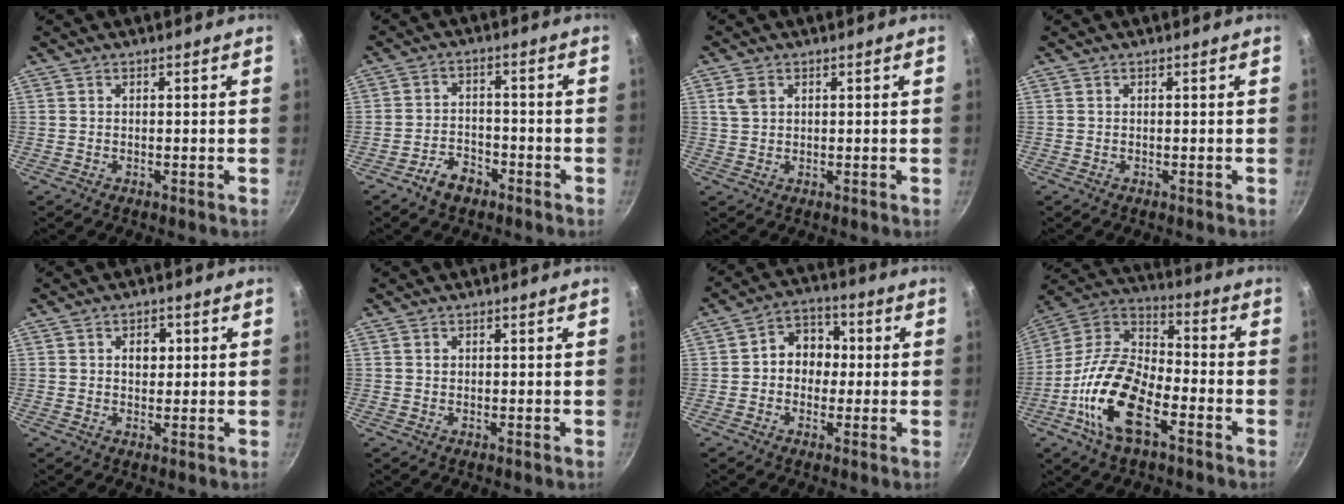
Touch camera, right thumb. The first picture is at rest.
{"total": 5.3, "force": [-3.6, 3.2, 2.3], "torque": [-0.029, 0.033, -0.064]}
{"total": 3.0, "force": [1.1, 2.3, 1.6], "torque": [-0.023, 0.000, 0.024]}
{"total": 0.0}
{"total": 3.4, "force": [0.7, 2.6, 2.2], "torque": [-0.011, 0.001, 0.008]}
{"total": 0.7, "force": [0.2, 0.6, 0.3], "torque": [-0.003, 0.003, 0.004]}
{"total": 8.3, "force": [0.2, 6.9, 4.6], "torque": [-0.020, 0.020, -0.011]}
{"total": 18.6, "force": [-7.8, 9.1, 14.2], "torque": [-0.256, 0.046, -0.168]}